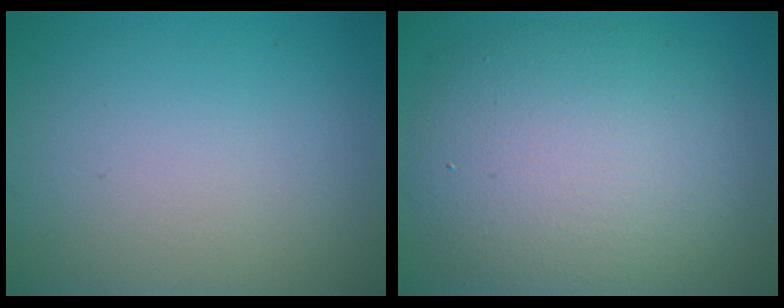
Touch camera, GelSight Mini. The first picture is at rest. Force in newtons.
{"total": 9.6, "press": 9.6, "slide": 0.4}